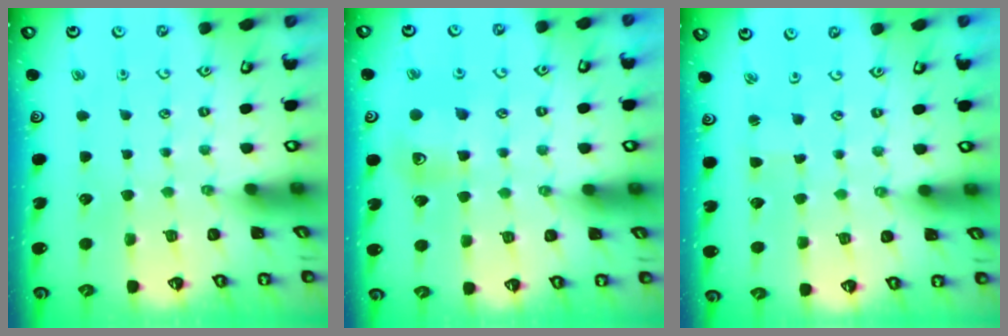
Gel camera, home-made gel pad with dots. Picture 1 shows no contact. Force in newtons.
{"total": 8.8, "press": 8.8, "slide": 0.8}
{"total": 1.3, "press": 1.3, "slide": 0.2}